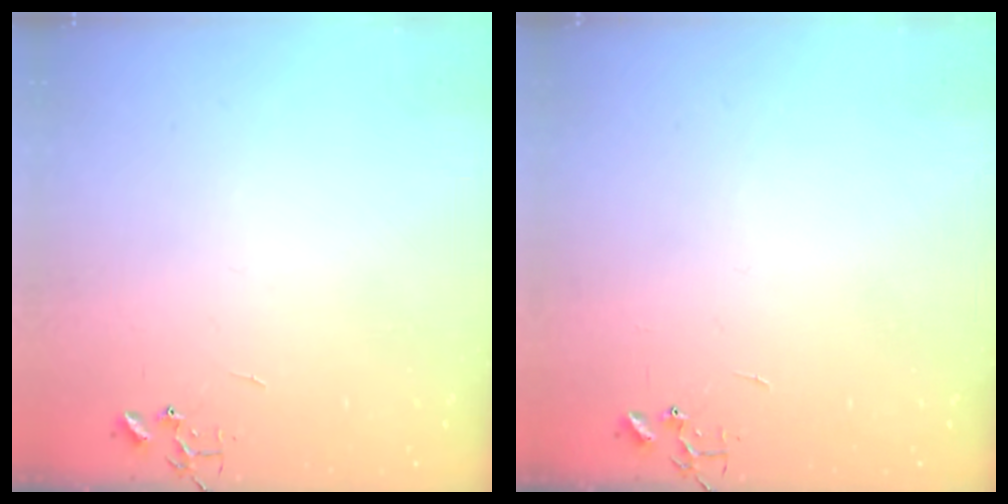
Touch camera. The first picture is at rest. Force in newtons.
{"total": 0.0}